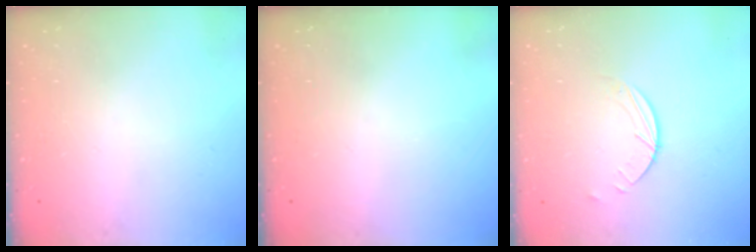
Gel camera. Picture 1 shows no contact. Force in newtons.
{"total": 0.0}
{"total": 1.7, "press": 1.7, "slide": 0.2}